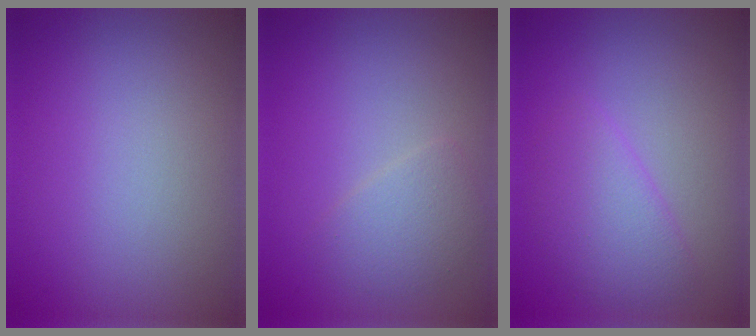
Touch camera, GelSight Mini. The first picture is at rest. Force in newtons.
{"total": 2.1, "press": 2.1, "slide": 0.0}
{"total": 3.1, "press": 3.1, "slide": 0.1}